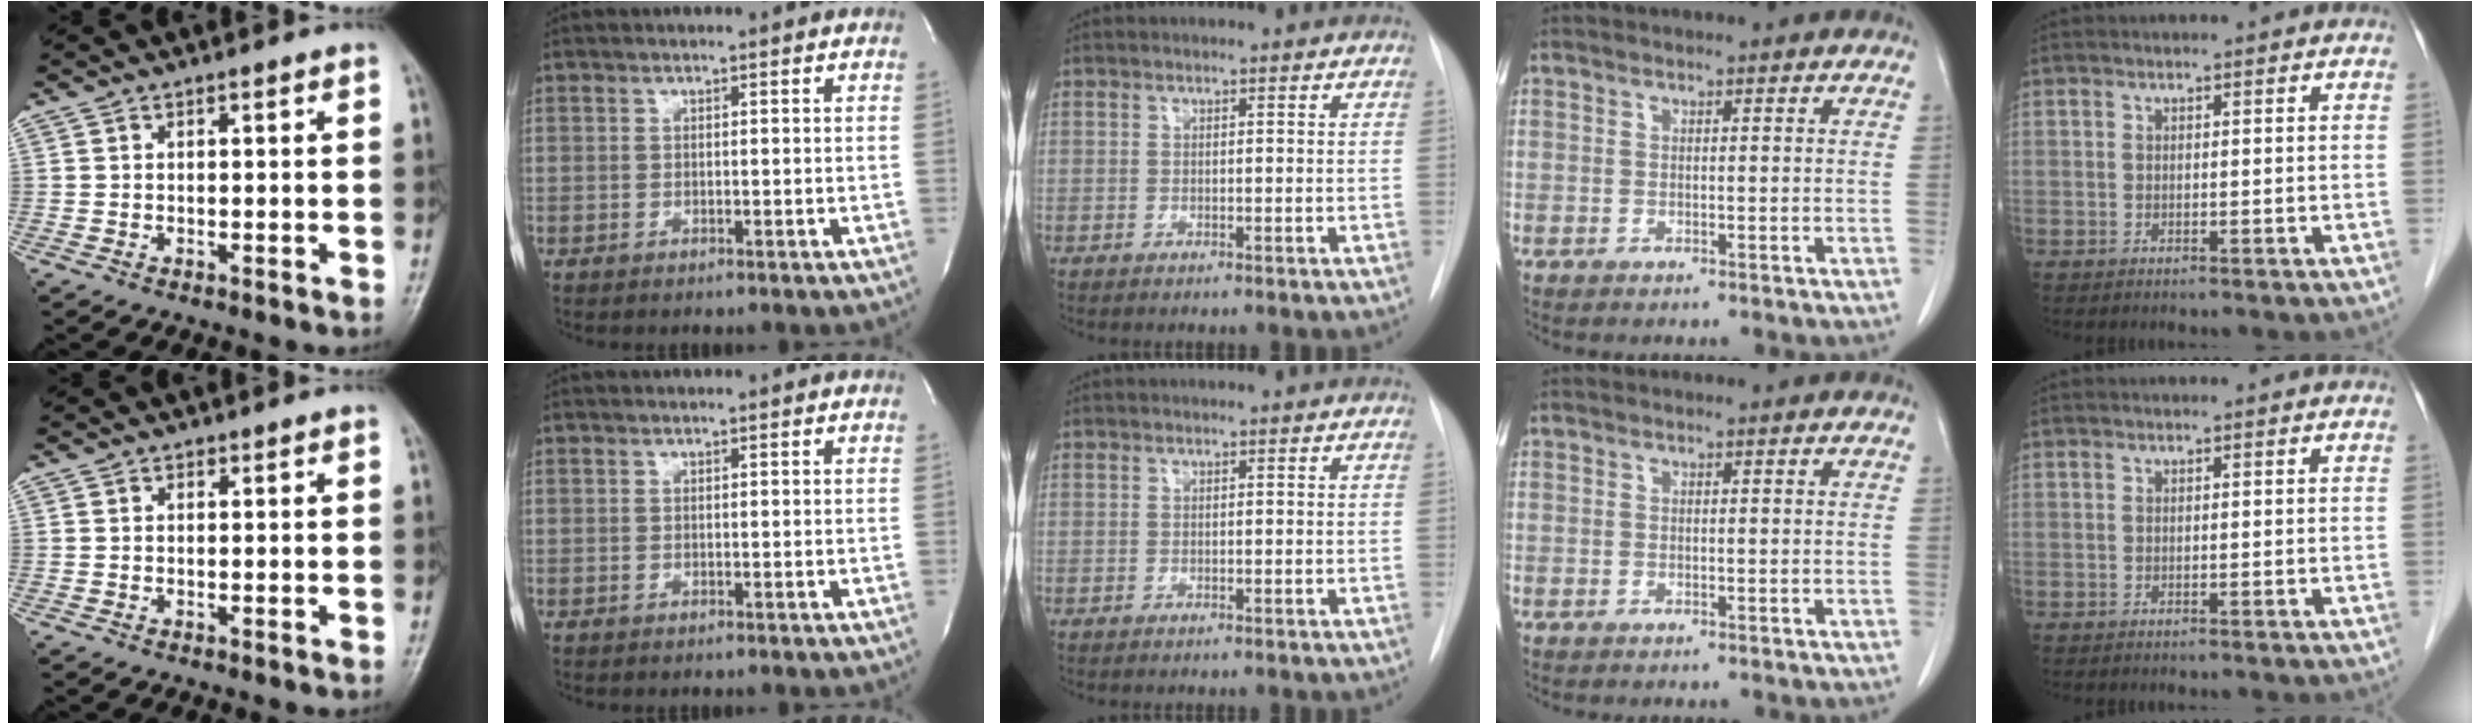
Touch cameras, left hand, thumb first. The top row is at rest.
{}